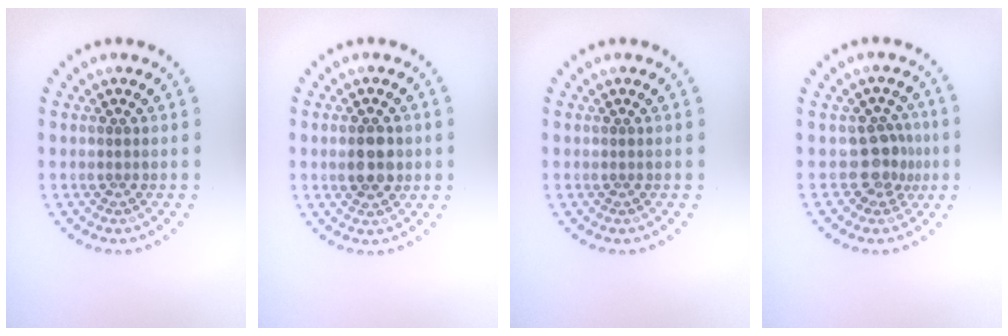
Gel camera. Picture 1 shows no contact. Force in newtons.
{"total": 3.0, "press": 3.0, "slide": 0.2}
{"total": 0.0}
{"total": 2.7, "press": 2.0, "slide": 1.8}